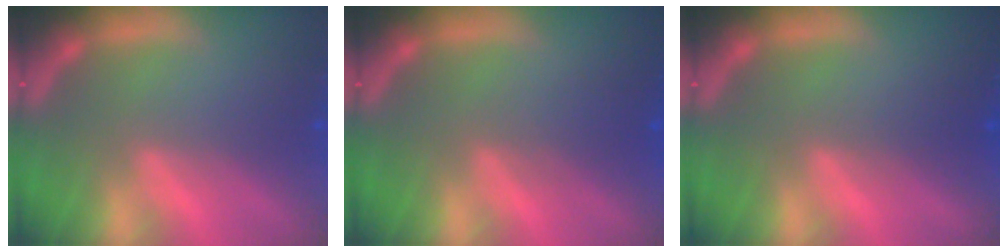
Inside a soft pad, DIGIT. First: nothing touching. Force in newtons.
{"total": 2.5}
{"total": 1.5}